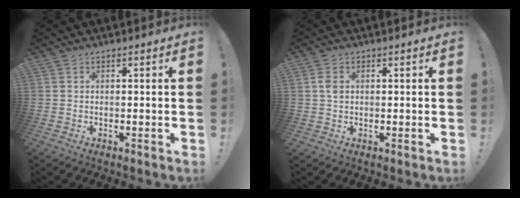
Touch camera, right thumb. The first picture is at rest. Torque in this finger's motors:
{"motor_torque": [0.09, 0.46, 0.32, -0.31, 0.00]}